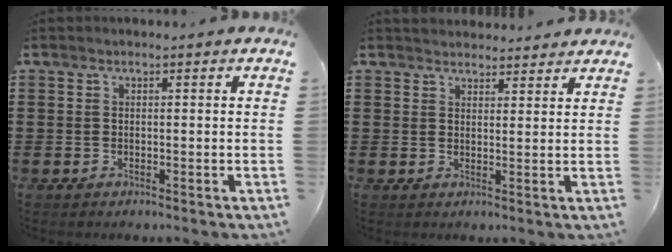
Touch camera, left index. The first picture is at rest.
{"total": 2.4, "force": [2.4, 0.4, -0.4], "torque": [0.001, -0.002, 0.046]}